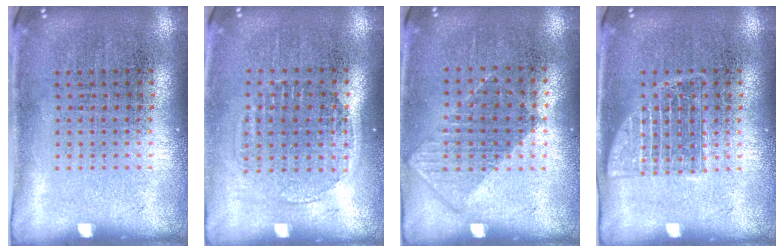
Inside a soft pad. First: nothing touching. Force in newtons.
{"total": 1.4, "press": 1.2, "slide": 0.6}
{"total": 0.8, "press": 0.6, "slide": 0.4}
{"total": 2.2, "press": 2.1, "slide": 0.5}